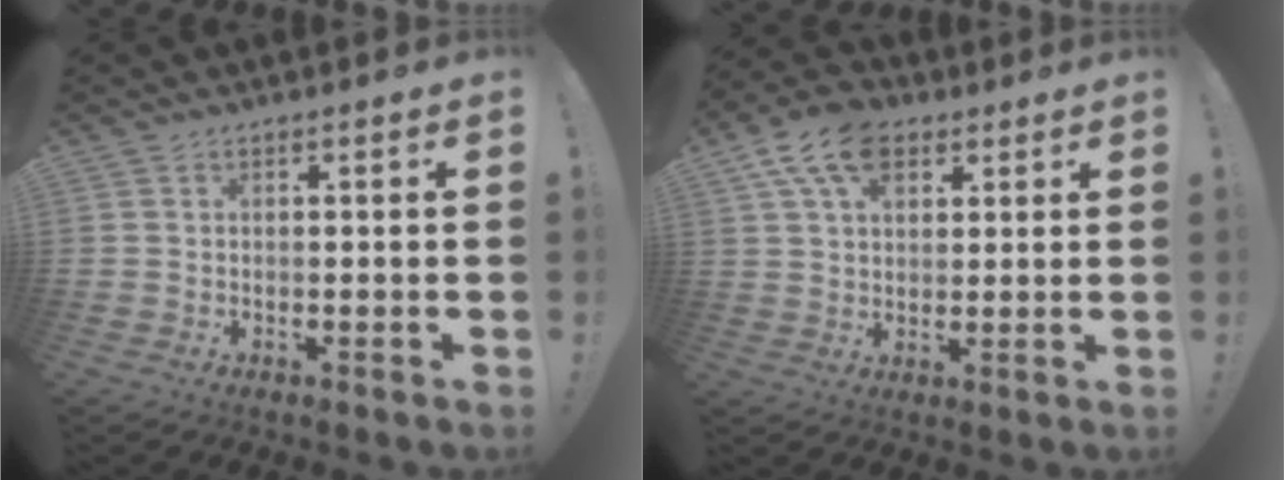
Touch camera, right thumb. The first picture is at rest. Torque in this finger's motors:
{"motor_torque": [0.37, 0.45, 0.12, 0.09, 0.03]}